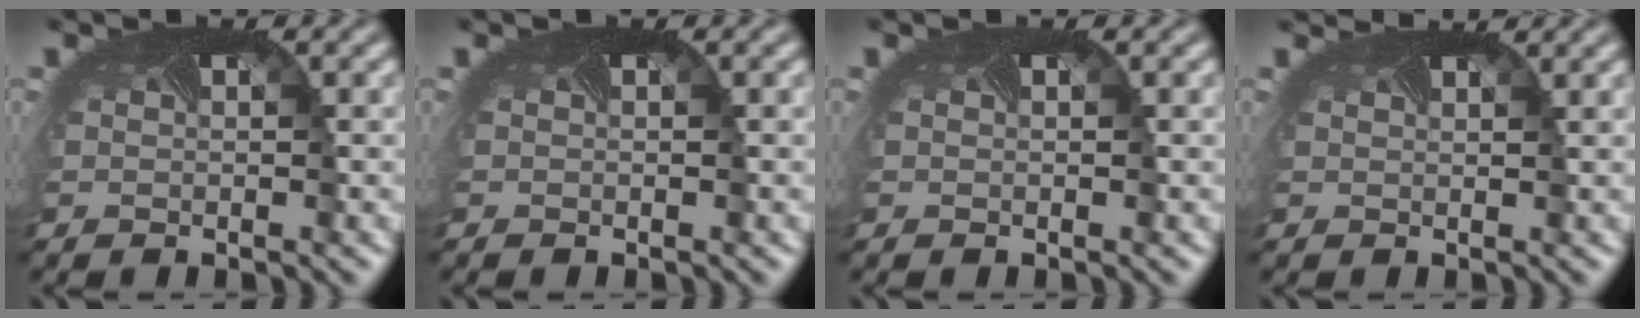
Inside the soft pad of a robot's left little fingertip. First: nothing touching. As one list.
[{"total": 0.0}, {"total": 0.0}, {"total": 1.7, "force": [1.7, -0.1, 0.1], "torque": [-0.005, 0.002, 0.021]}]